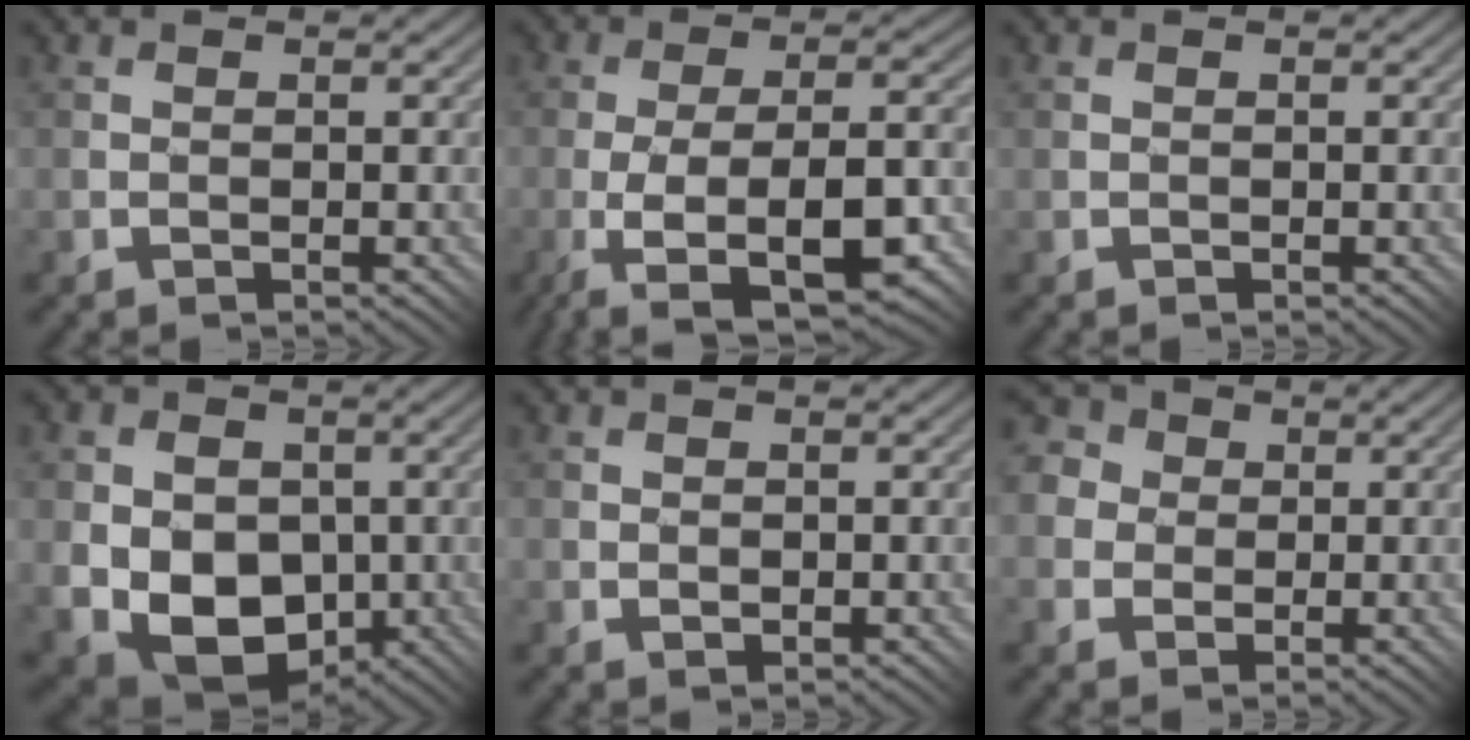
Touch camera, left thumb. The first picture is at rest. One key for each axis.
{"total": 10.5, "fx": -4.5, "fy": 3.0, "fz": 9.0, "tx": -0.165, "ty": 0.003, "tz": -0.071}
{"total": 0.0}
{"total": 12.4, "fx": -2.4, "fy": 9.3, "fz": 7.9, "tx": -0.134, "ty": -0.013, "tz": -0.057}
{"total": 0.7, "fx": 0.2, "fy": 0.5, "fz": 0.5, "tx": -0.009, "ty": -0.001, "tz": 0.005}
{"total": 8.0, "fx": 2.2, "fy": 7.0, "fz": 3.0, "tx": -0.106, "ty": 0.020, "tz": 0.020}